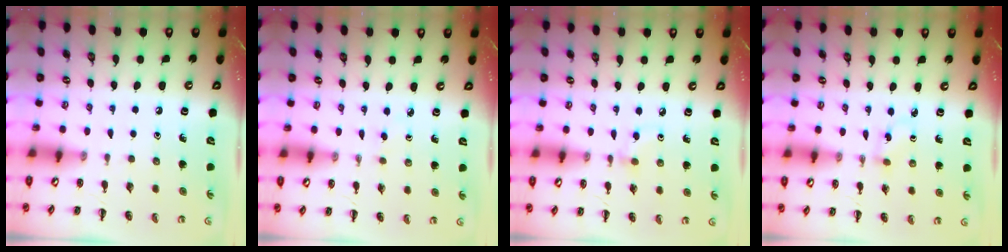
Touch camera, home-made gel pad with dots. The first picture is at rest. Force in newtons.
{"total": 1.7, "press": 1.5, "slide": 0.8}
{"total": 2.9, "press": 2.6, "slide": 1.2}
{"total": 2.5, "press": 2.3, "slide": 1.1}